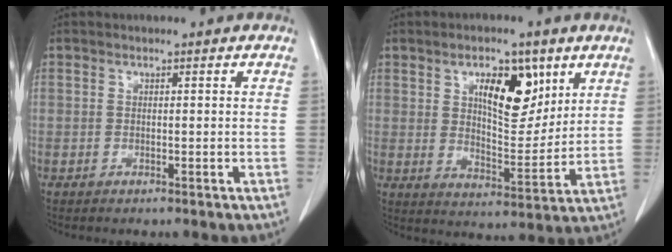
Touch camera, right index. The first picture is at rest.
{"total": 10.5, "force": [4.9, 4.4, 8.2], "torque": [-0.132, 0.004, 0.085]}